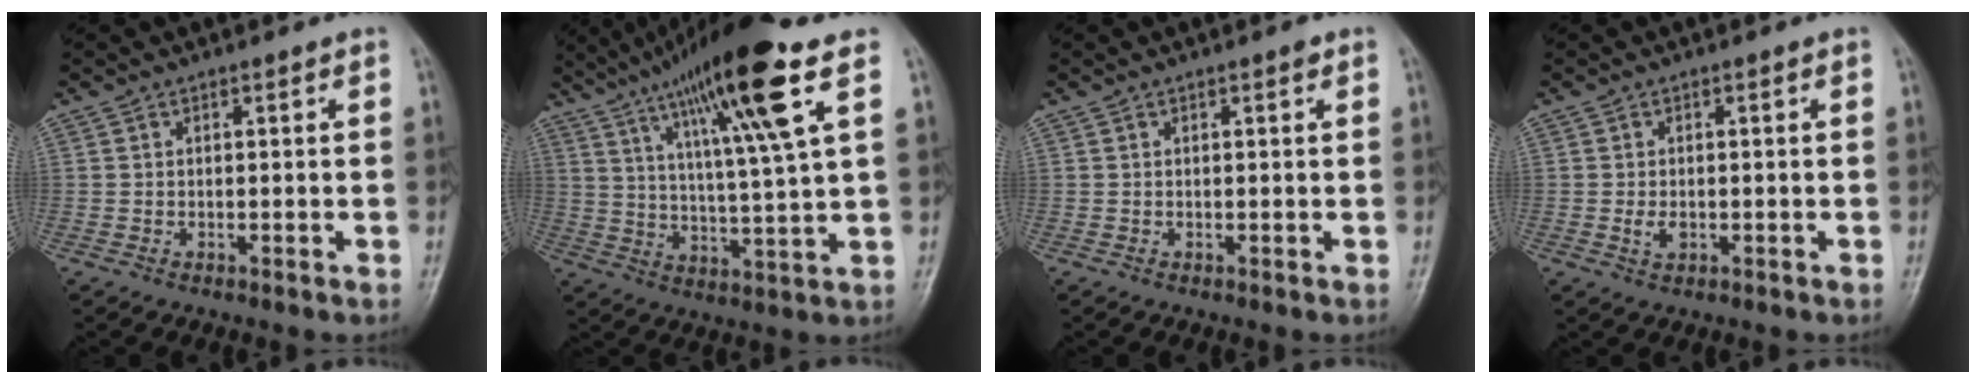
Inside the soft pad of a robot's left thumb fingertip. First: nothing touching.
{"total": 18.9, "force": [9.9, 1.5, 16.0], "torque": [-0.266, -0.023, 0.166]}
{"total": 0.8, "force": [0.4, 0.2, 0.7], "torque": [-0.010, 0.001, 0.004]}
{"total": 2.1, "force": [-0.3, 1.3, 1.7], "torque": [-0.030, -0.003, -0.007]}